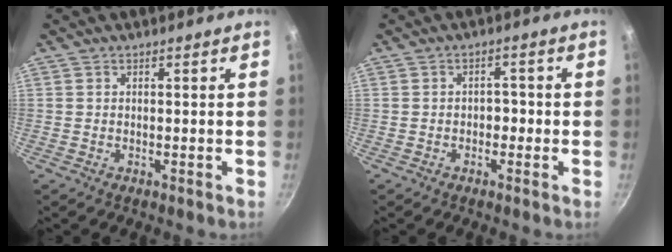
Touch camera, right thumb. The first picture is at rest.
{"total": 2.4, "force": [-0.6, 1.8, 1.5], "torque": [0.001, 0.012, -0.017]}